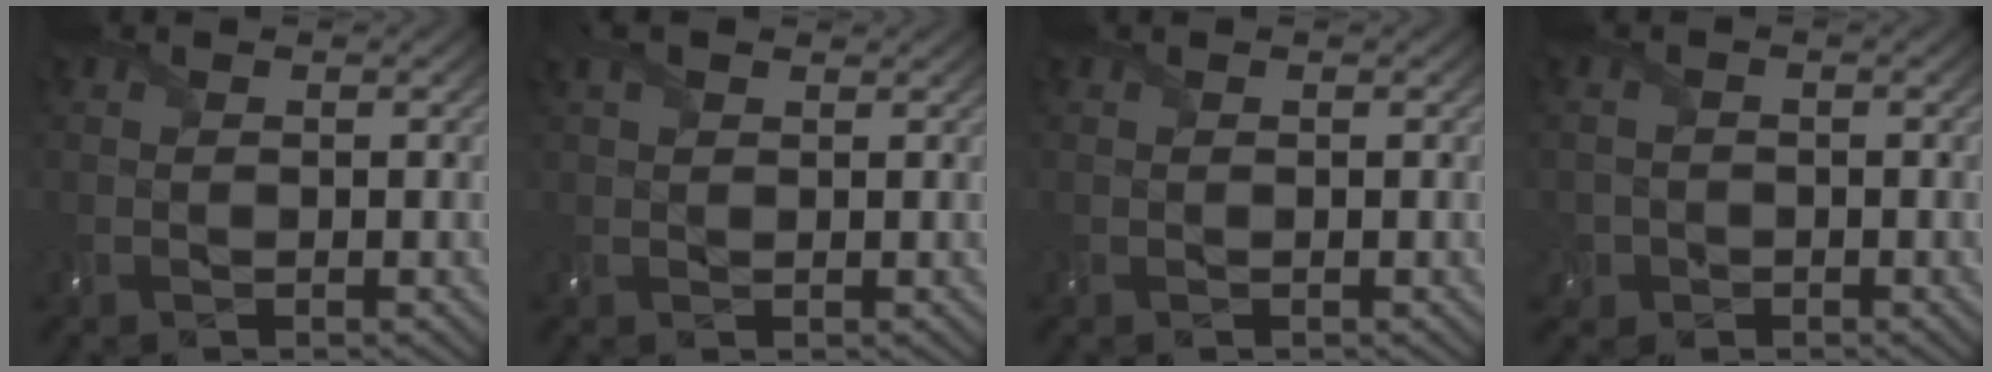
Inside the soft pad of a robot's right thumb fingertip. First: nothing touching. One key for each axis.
{"total": 3.2, "fx": 1.8, "fy": 1.7, "fz": 2.1, "tx": -0.060, "ty": 0.016, "tz": 0.033}
{"total": 0.0}
{"total": 2.5, "fx": -1.3, "fy": 2.1, "fz": 0.2, "tx": -0.009, "ty": -0.003, "tz": -0.028}